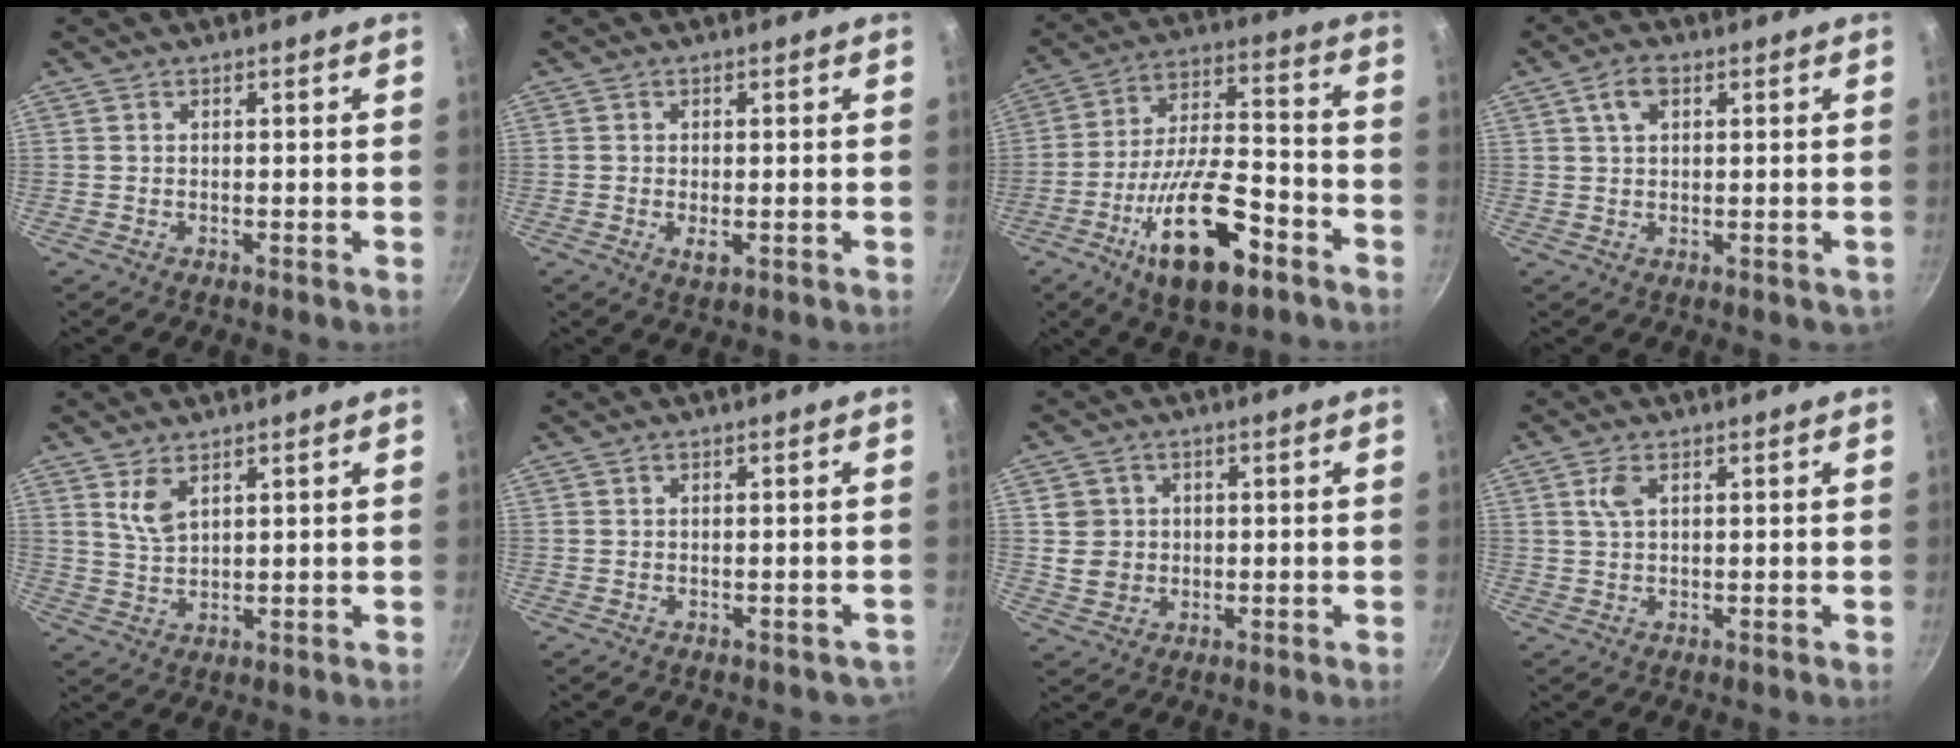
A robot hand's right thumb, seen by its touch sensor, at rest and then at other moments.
{"total": 2.0, "force": [-0.4, 1.2, 1.6], "torque": [-0.030, -0.006, -0.005]}
{"total": 19.6, "force": [-9.2, 7.9, 15.4], "torque": [-0.250, 0.042, -0.156]}
{"total": 4.4, "force": [1.6, 2.8, 3.0], "torque": [-0.043, -0.002, 0.030]}
{"total": 4.7, "force": [2.6, 2.3, 3.2], "torque": [-0.056, -0.020, 0.055]}
{"total": 2.0, "force": [-0.6, 1.7, 0.8], "torque": [0.016, 0.026, 0.014]}
{"total": 5.8, "force": [0.5, 5.6, 1.5], "torque": [0.002, 0.003, 0.011]}
{"total": 3.0, "force": [1.1, 1.5, 2.3], "torque": [-0.045, -0.002, 0.021]}